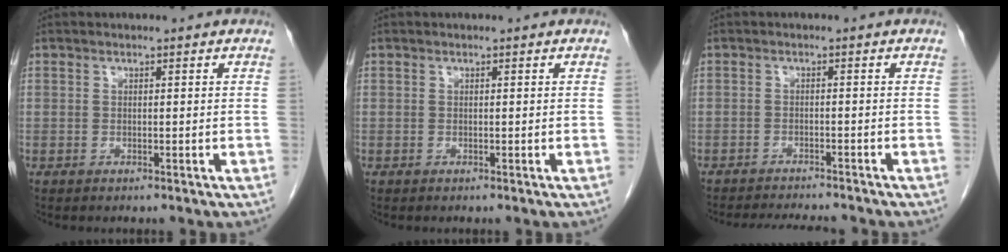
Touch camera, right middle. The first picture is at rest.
{"total": 0.0}
{"total": 8.6, "force": [-8.0, 0.8, 3.0], "torque": [-0.044, -0.011, -0.111]}